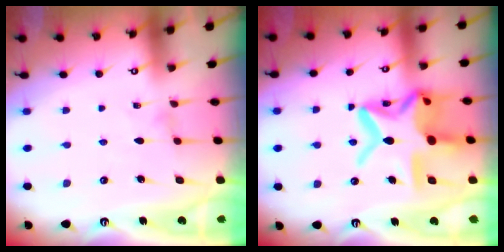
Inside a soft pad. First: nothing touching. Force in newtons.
{"total": 21.1, "press": 21.1, "slide": 1.7}